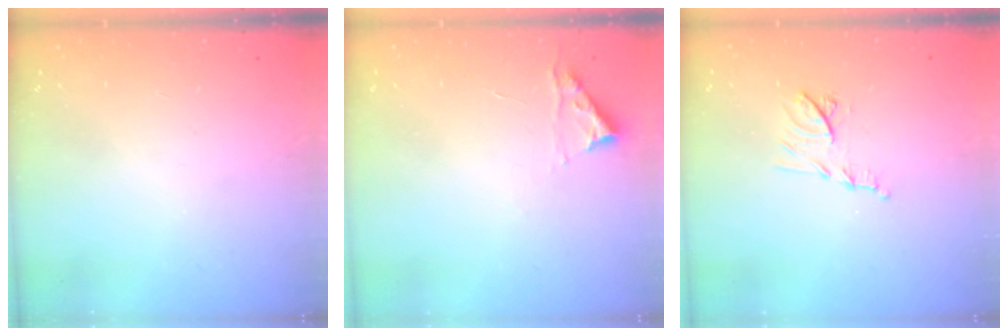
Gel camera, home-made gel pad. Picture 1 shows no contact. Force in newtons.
{"total": 2.8, "press": 2.8, "slide": 0.3}
{"total": 9.4, "press": 9.4, "slide": 0.1}